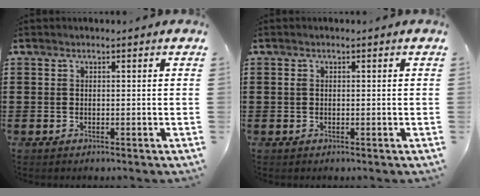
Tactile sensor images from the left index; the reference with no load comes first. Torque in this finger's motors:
{"motor_torque": [1.12, -1.02, 0.53, 0.16]}